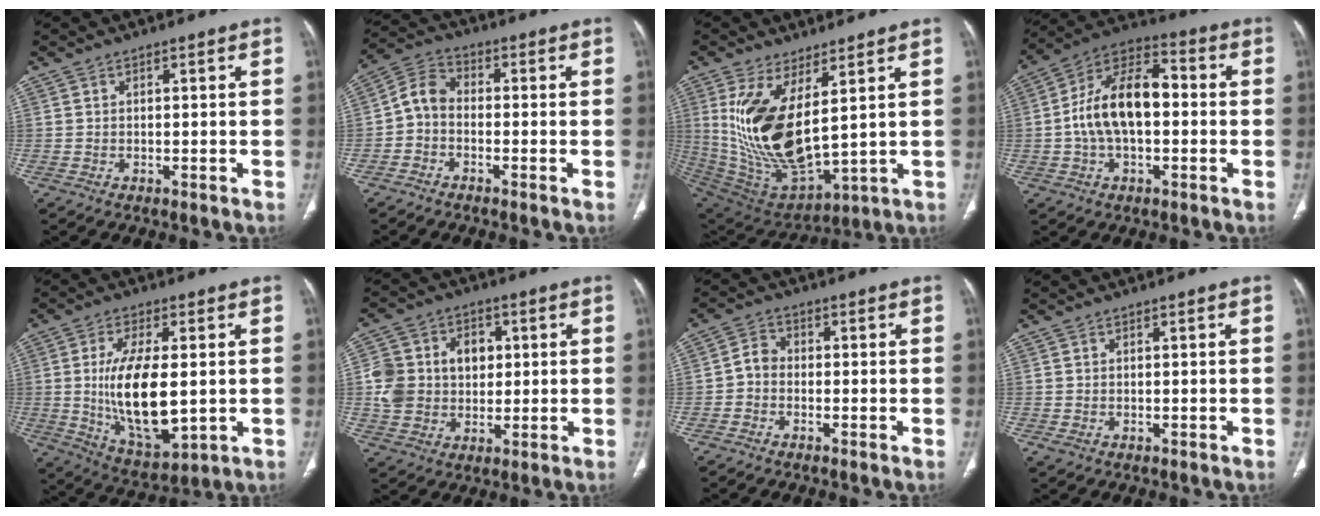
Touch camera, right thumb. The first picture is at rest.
{"total": 5.2, "force": [-1.4, 3.8, 3.3], "torque": [-0.053, 0.025, -0.044]}
{"total": 18.4, "force": [4.6, 7.8, 16.0], "torque": [-0.312, -0.043, 0.113]}
{"total": 14.9, "force": [-0.4, 8.5, 12.3], "torque": [-0.210, 0.040, -0.019]}
{"total": 16.0, "force": [-0.2, 7.0, 14.4], "torque": [-0.254, -0.020, 0.010]}
{"total": 12.9, "force": [1.4, 10.7, 7.0], "torque": [-0.093, 0.014, 0.028]}
{"total": 3.4, "force": [-1.1, 2.8, 1.6], "torque": [-0.019, 0.014, -0.031]}
{"total": 1.1, "force": [-0.3, 0.7, 0.7], "torque": [-0.021, -0.001, -0.004]}